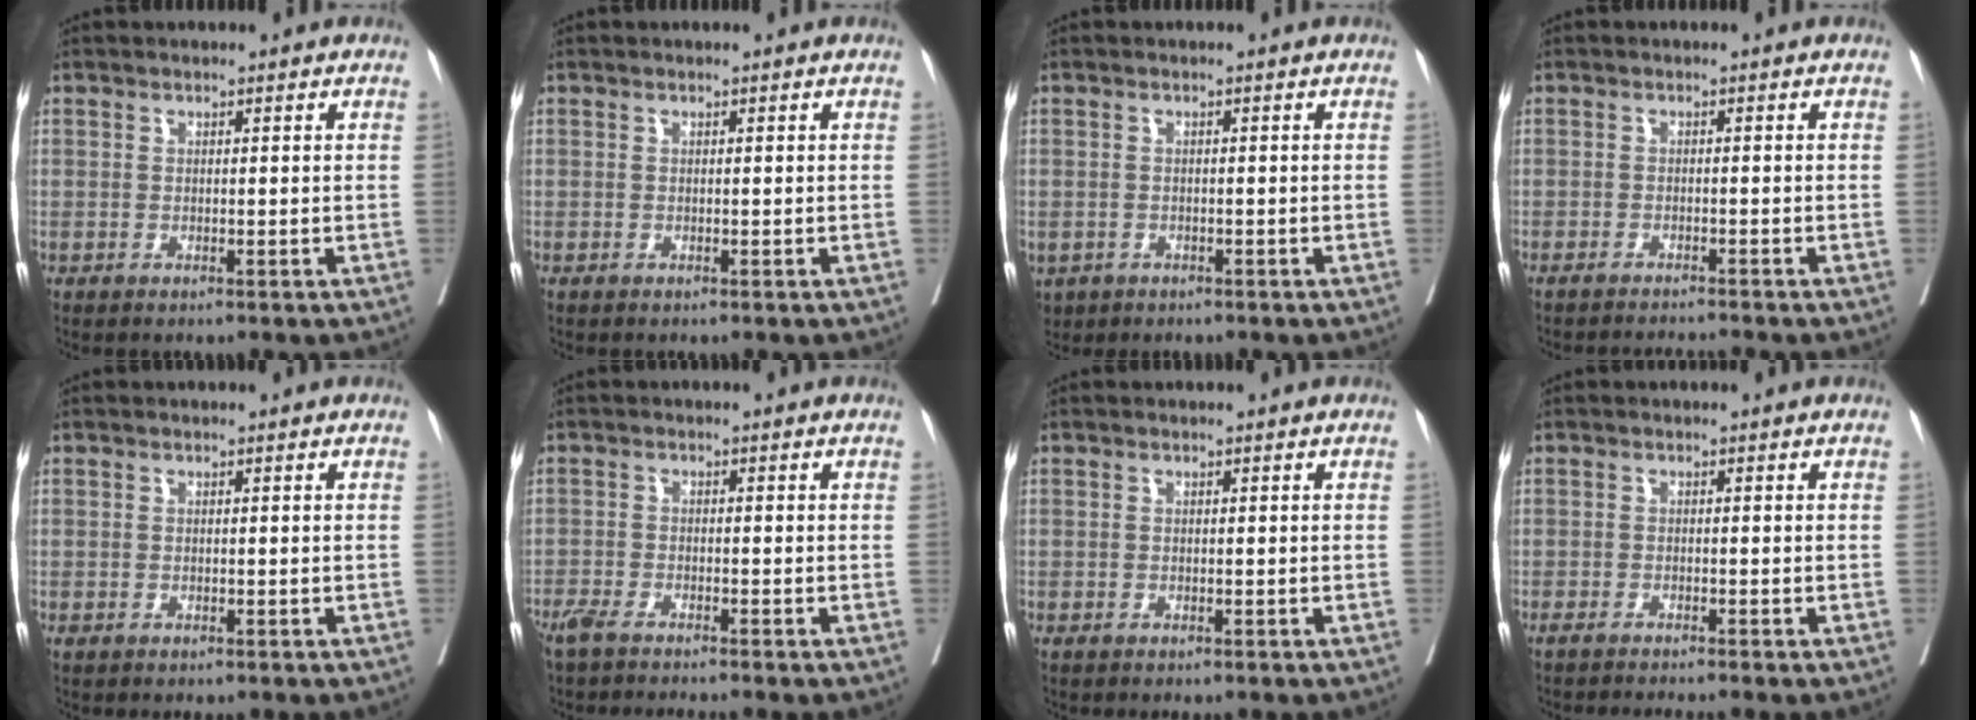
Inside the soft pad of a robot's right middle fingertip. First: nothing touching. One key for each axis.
{"total": 0.0}
{"total": 3.9, "fx": -2.1, "fy": 3.1, "fz": 1.0, "tx": -0.021, "ty": -0.001, "tz": -0.030}
{"total": 5.3, "fx": -5.1, "fy": -0.6, "fz": 1.4, "tx": -0.011, "ty": -0.009, "tz": -0.073}
{"total": 0.5, "fx": -0.4, "fy": 0.3, "fz": 0.2, "tx": -0.006, "ty": 0.001, "tz": -0.005}
{"total": 5.7, "fx": -5.1, "fy": 0.1, "fz": 2.6, "tx": -0.034, "ty": -0.013, "tz": -0.086}
{"total": 0.8, "fx": -0.8, "fy": 0.2, "fz": 0.3, "tx": -0.007, "ty": -0.002, "tz": -0.013}
{"total": 5.3, "fx": -4.9, "fy": -0.5, "fz": 2.1, "tx": -0.015, "ty": -0.009, "tz": -0.074}